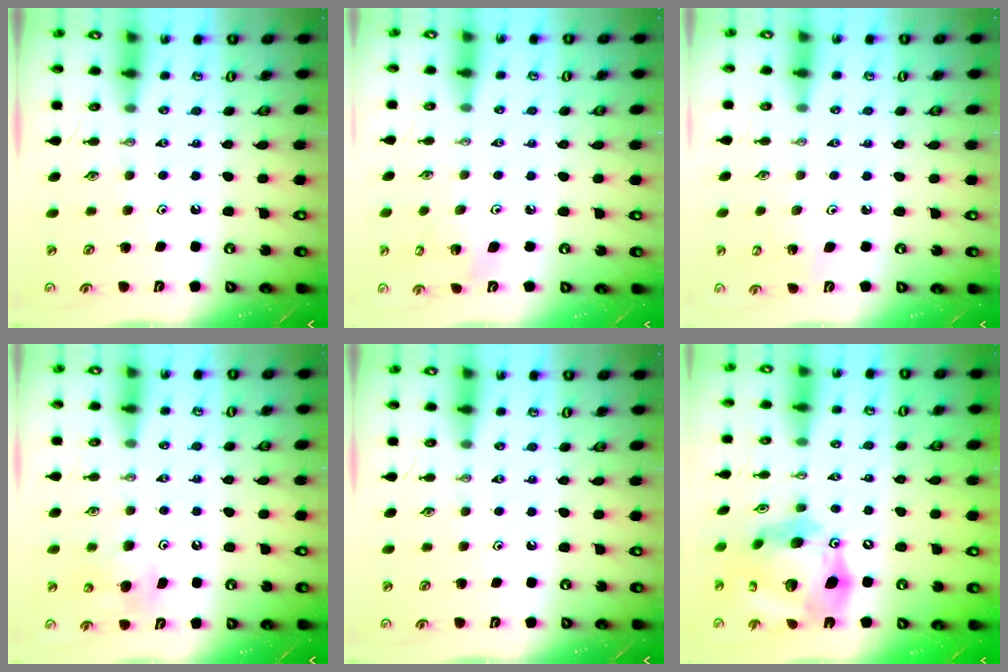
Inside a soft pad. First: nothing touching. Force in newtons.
{"total": 5.0, "press": 4.4, "slide": 2.3}
{"total": 2.8, "press": 2.7, "slide": 0.5}
{"total": 6.7, "press": 6.7, "slide": 1.0}
{"total": 0.0}
{"total": 22.0, "press": 21.8, "slide": 2.4}